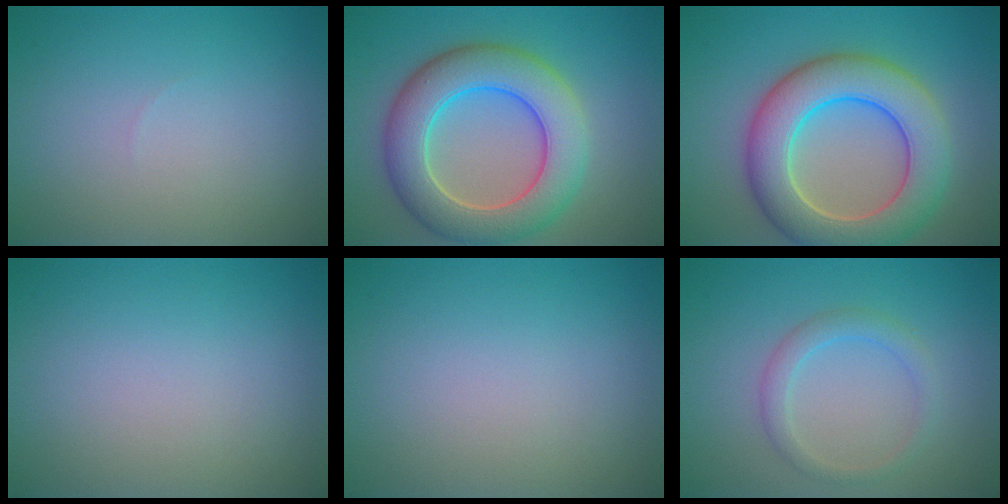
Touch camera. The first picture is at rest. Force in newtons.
{"total": 8.6, "press": 8.6, "slide": 0.6}
{"total": 9.1, "press": 9.1, "slide": 0.5}
{"total": 0.0}
{"total": 0.0}
{"total": 2.1, "press": 2.1, "slide": 0.1}